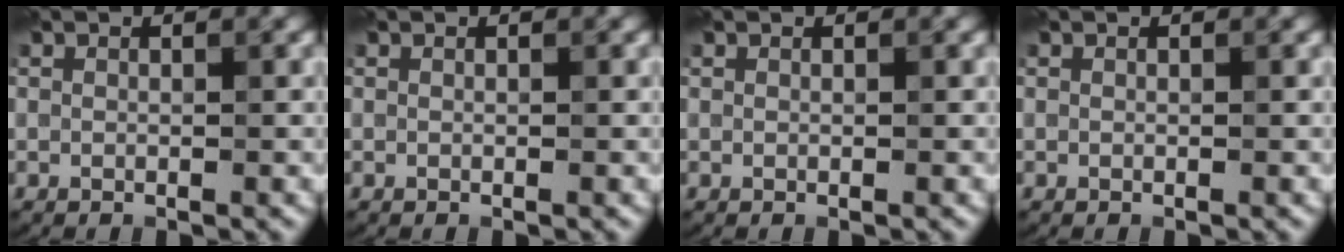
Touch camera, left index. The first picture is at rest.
{"total": 0.0}
{"total": 0.0}
{"total": 0.0}